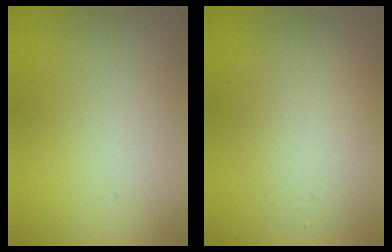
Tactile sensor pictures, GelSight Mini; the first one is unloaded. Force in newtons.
{"total": 2.8, "press": 2.8, "slide": 0.2}